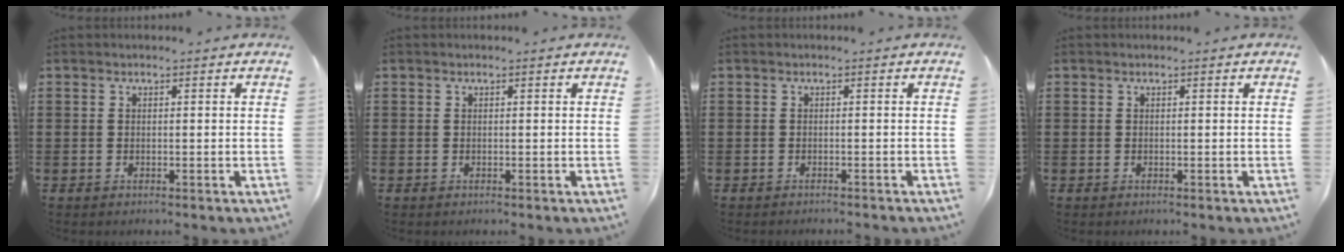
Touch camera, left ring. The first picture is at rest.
{"total": 0.0}
{"total": 0.6, "force": [-0.6, -0.1, 0.1], "torque": [-0.005, -0.001, -0.012]}
{"total": 0.0}